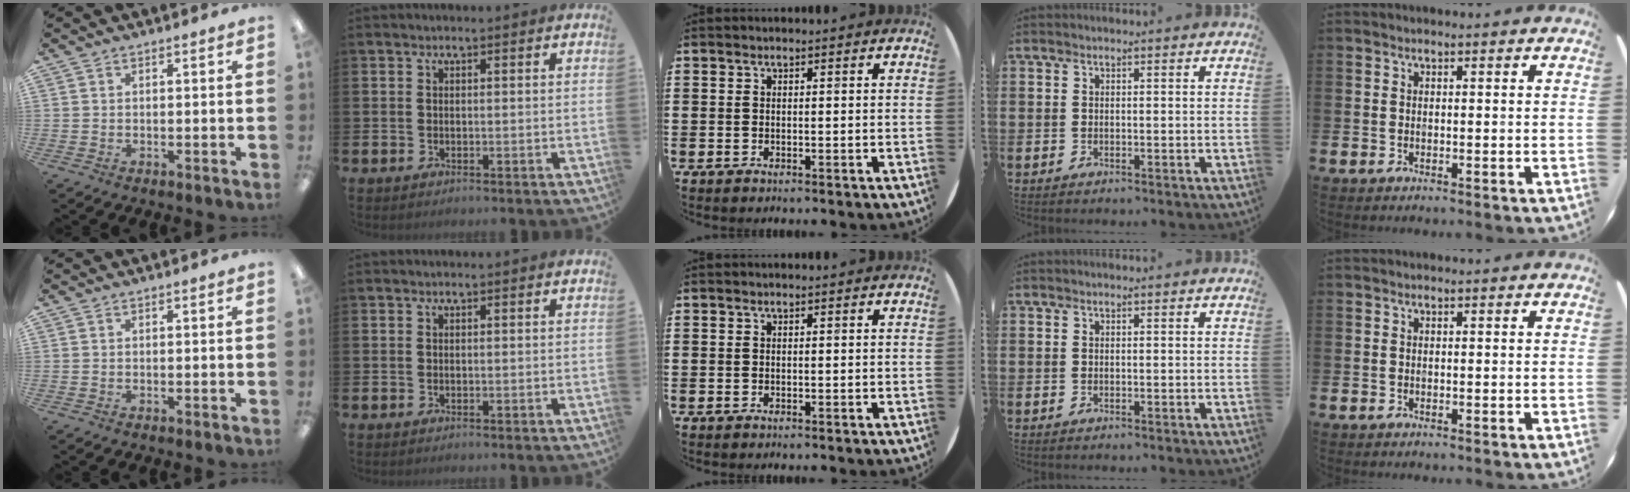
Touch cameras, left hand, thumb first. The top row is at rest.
{}